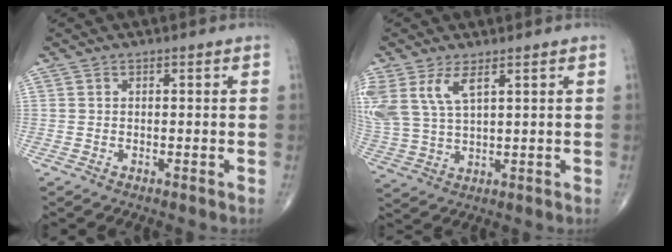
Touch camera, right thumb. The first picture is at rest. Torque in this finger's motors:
{"motor_torque": [0.19, 0.30, 0.99, 0.70, 0.12]}